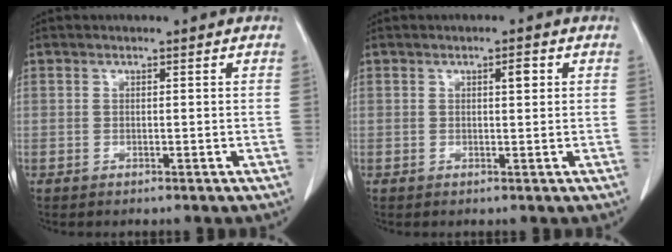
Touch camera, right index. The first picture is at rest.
{"total": 1.7, "force": [0.6, 0.5, 1.5], "torque": [-0.024, 0.001, 0.009]}